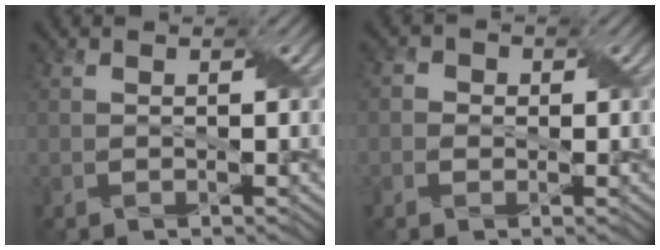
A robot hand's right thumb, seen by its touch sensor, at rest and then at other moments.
{"total": 1.7, "force": [-0.1, 1.7, 0.3], "torque": [-0.001, 0.003, -0.010]}